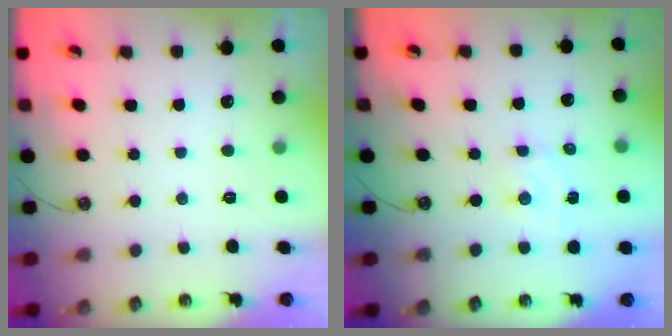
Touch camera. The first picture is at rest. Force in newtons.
{"total": 2.3, "press": 2.3, "slide": 0.3}